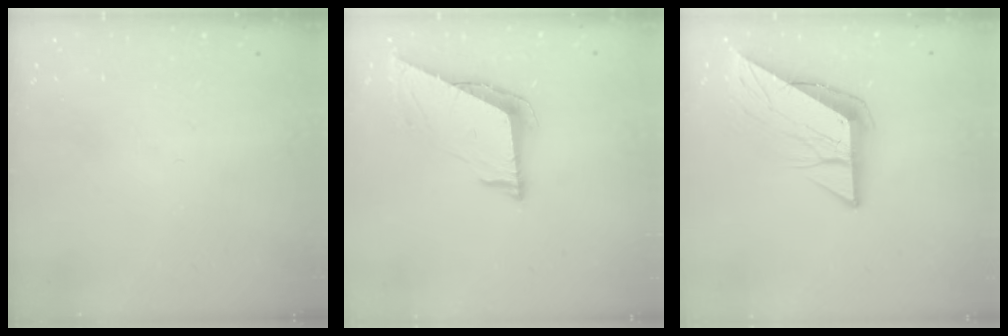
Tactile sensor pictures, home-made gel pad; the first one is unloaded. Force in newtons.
{"total": 7.1, "press": 7.1, "slide": 0.2}
{"total": 10.2, "press": 10.1, "slide": 1.3}